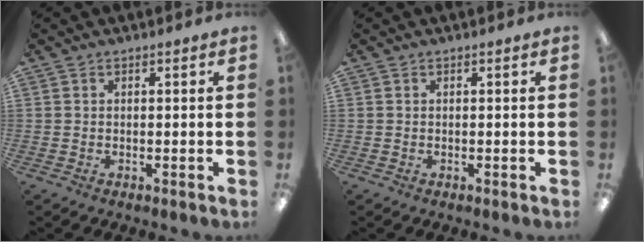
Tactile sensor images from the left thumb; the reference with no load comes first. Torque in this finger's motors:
{"motor_torque": [-0.01, -0.01, 0.00, 0.01, 0.00]}